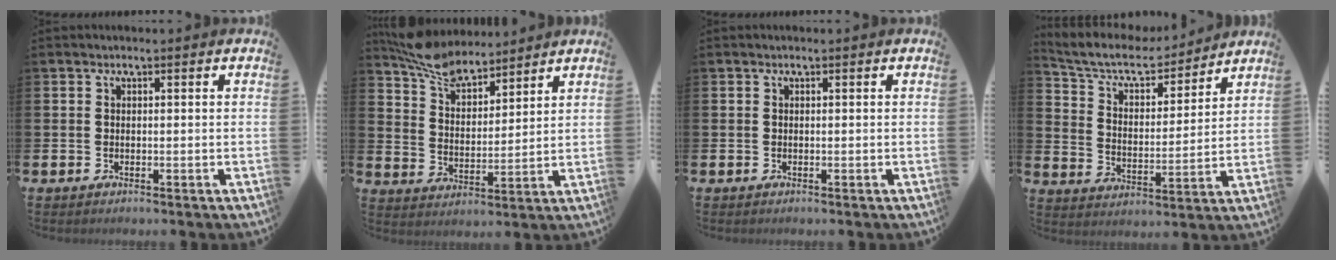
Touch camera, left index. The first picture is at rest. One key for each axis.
{"total": 7.4, "fx": 6.7, "fy": 2.2, "fz": 2.1, "tx": -0.069, "ty": -0.031, "tz": 0.122}
{"total": 0.0}
{"total": 8.1, "fx": 7.3, "fy": 2.5, "fz": 2.5, "tx": -0.078, "ty": -0.055, "tz": 0.124}